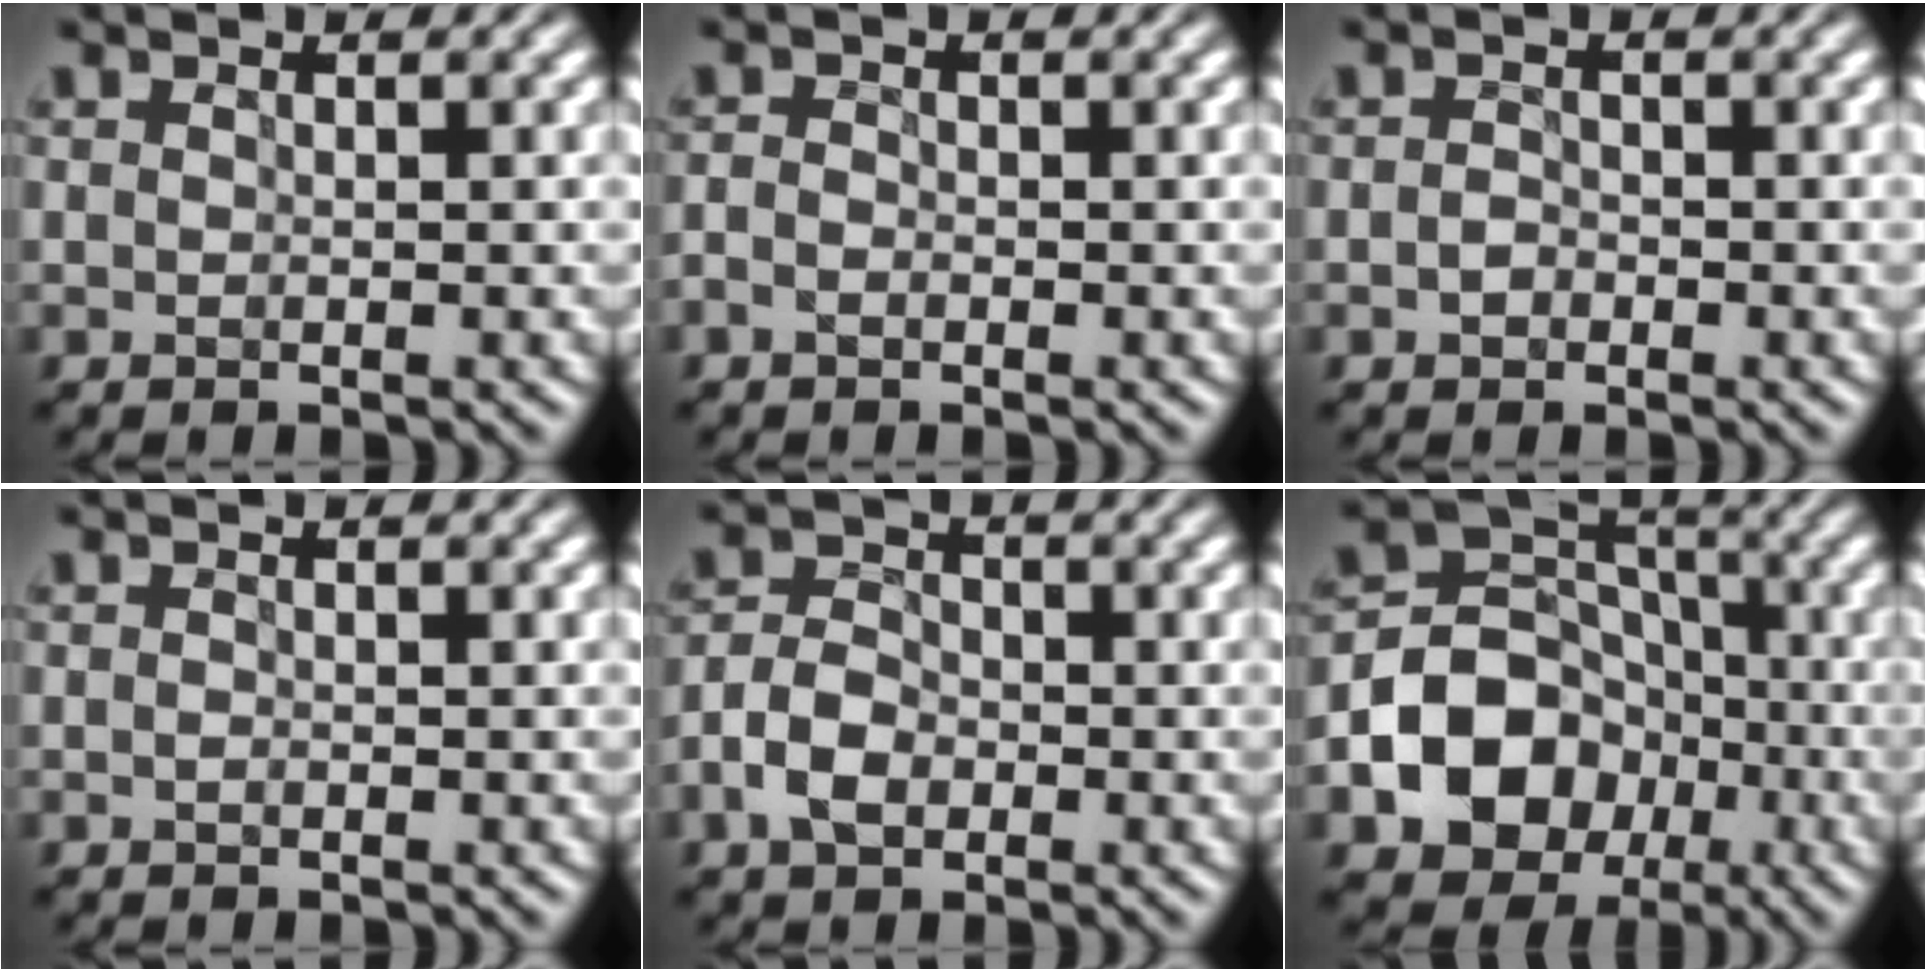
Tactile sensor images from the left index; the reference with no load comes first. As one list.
[{"total": 1.3, "force": [-0.8, 0.8, 0.7], "torque": [-0.011, 0.005, -0.013]}, {"total": 0.9, "force": [-0.5, 0.6, 0.4], "torque": [-0.007, 0.002, -0.010]}, {"total": 0.0}, {"total": 3.6, "force": [-1.6, 2.2, 2.3], "torque": [-0.051, 0.006, -0.031]}, {"total": 11.7, "force": [-4.3, 9.5, 5.3], "torque": [-0.100, -0.016, -0.094]}]